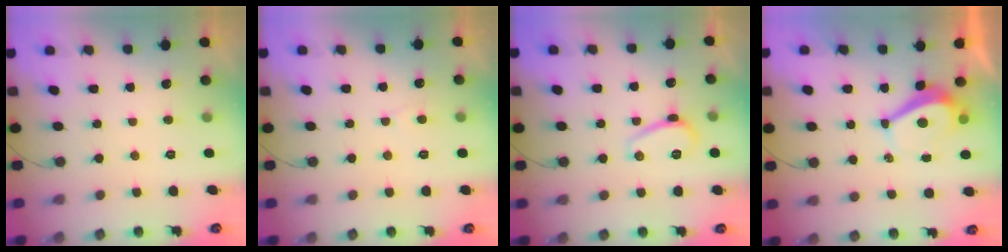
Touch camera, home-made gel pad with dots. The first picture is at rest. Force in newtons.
{"total": 2.7, "press": 2.7, "slide": 0.3}
{"total": 5.0, "press": 4.9, "slide": 0.7}
{"total": 3.9, "press": 3.9, "slide": 0.5}